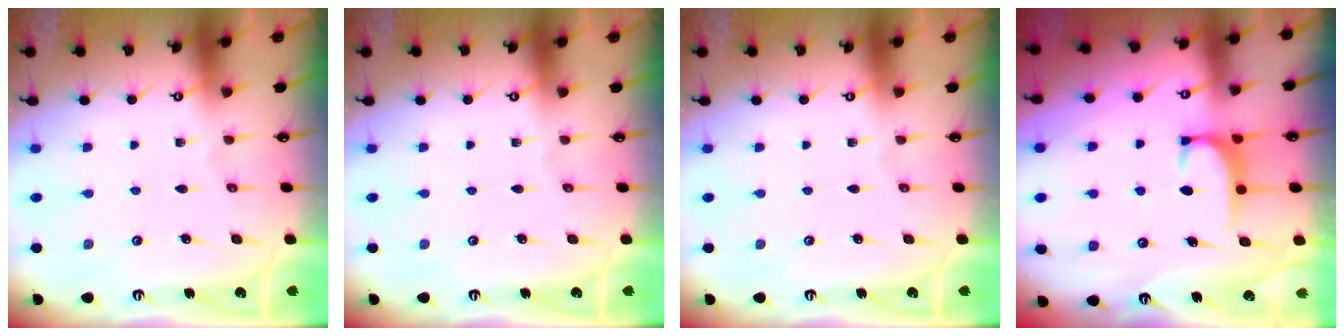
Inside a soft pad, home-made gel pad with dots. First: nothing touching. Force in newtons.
{"total": 0.0}
{"total": 0.0}
{"total": 1.6, "press": 1.5, "slide": 0.5}